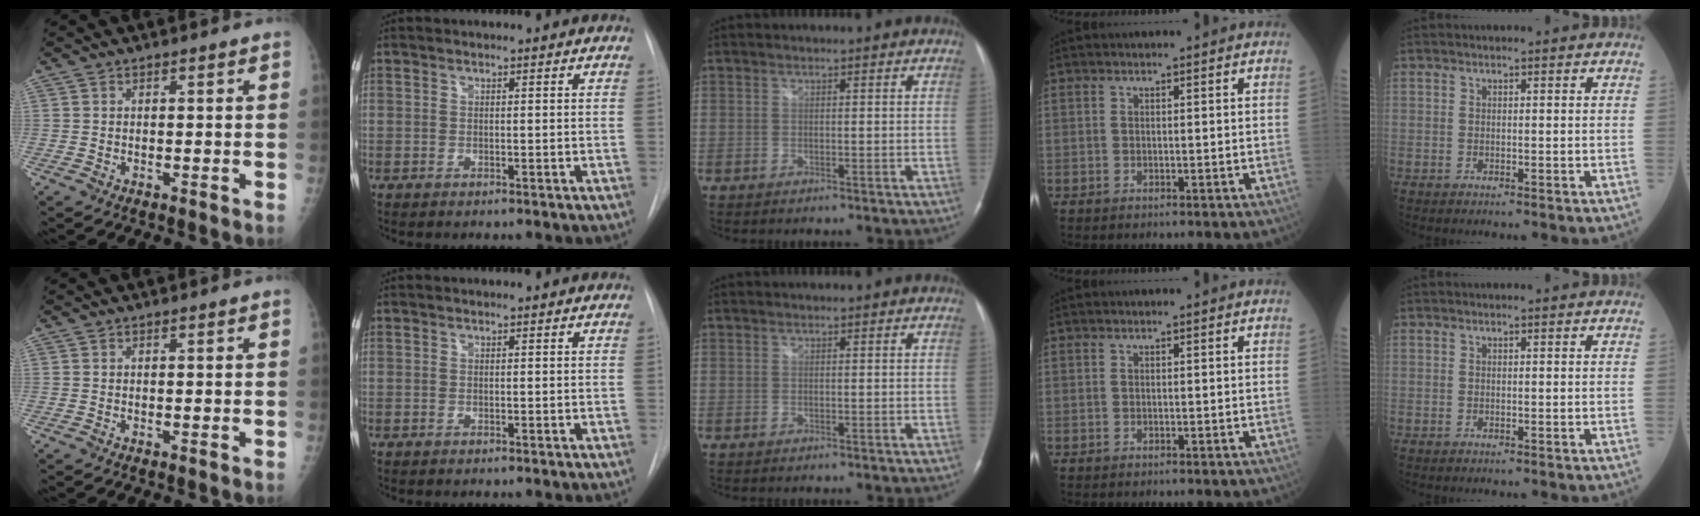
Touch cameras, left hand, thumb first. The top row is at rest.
{}